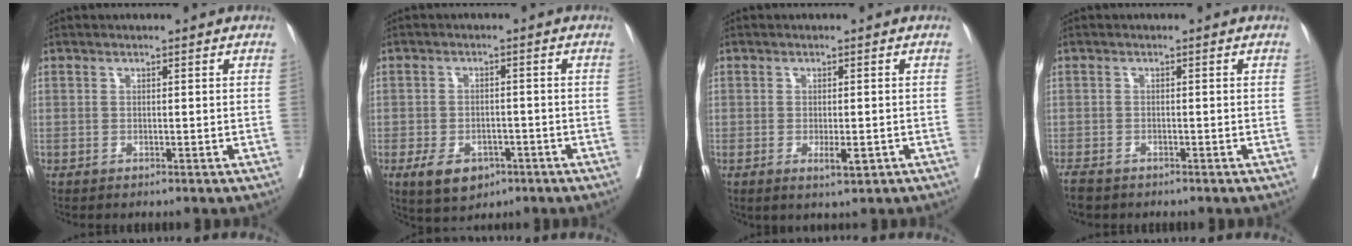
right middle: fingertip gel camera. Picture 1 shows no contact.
{"total": 7.2, "force": [-4.0, 4.5, 4.0], "torque": [-0.065, 0.002, -0.057]}
{"total": 2.8, "force": [-1.1, 0.9, 2.4], "torque": [-0.037, -0.002, -0.012]}
{"total": 3.5, "force": [-2.9, 1.4, 1.3], "torque": [-0.027, -0.006, -0.044]}